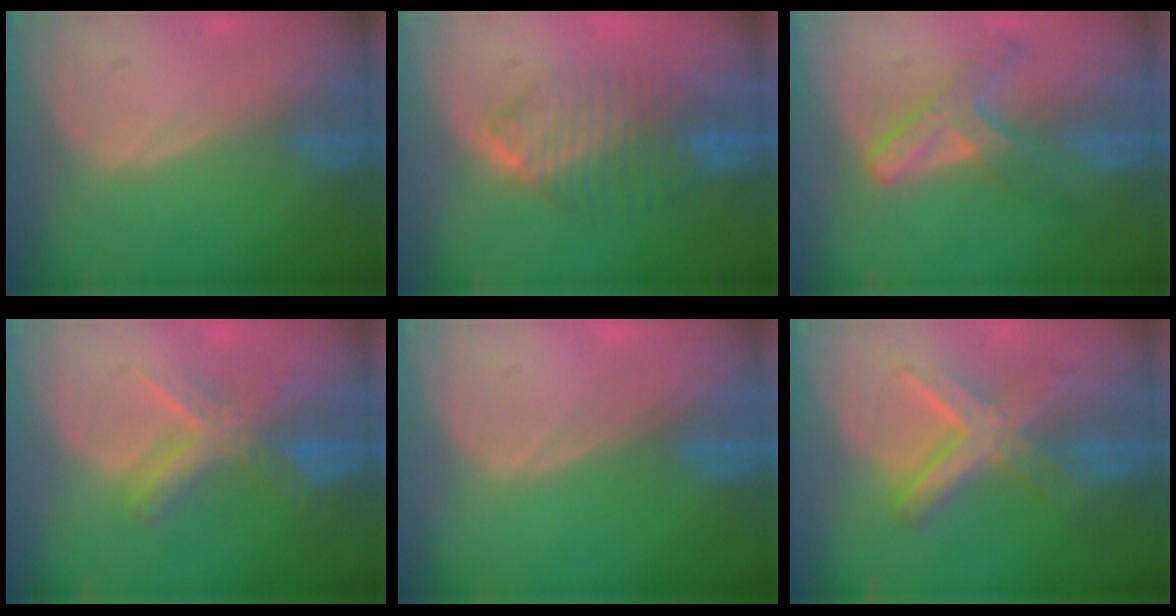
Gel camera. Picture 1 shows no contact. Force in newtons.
{"total": 6.5, "press": 6.5, "slide": 0.9}
{"total": 7.0, "press": 5.9, "slide": 3.7}
{"total": 5.9, "press": 5.9, "slide": 0.8}
{"total": 0.0}
{"total": 7.7, "press": 7.7, "slide": 0.7}